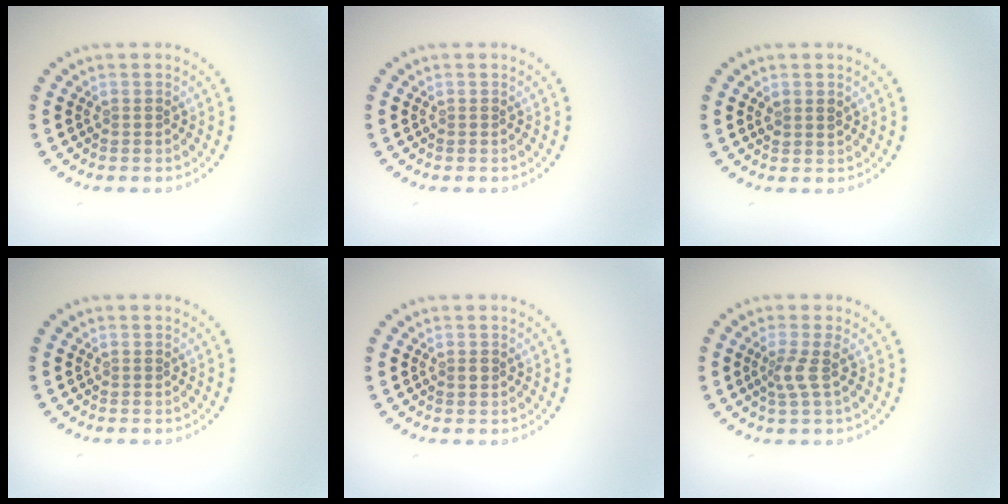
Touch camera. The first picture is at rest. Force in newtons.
{"total": 0.0}
{"total": 1.1, "press": 1.0, "slide": 0.5}
{"total": 0.0}
{"total": 0.8, "press": 0.8, "slide": 0.1}
{"total": 1.9, "press": 1.4, "slide": 1.4}